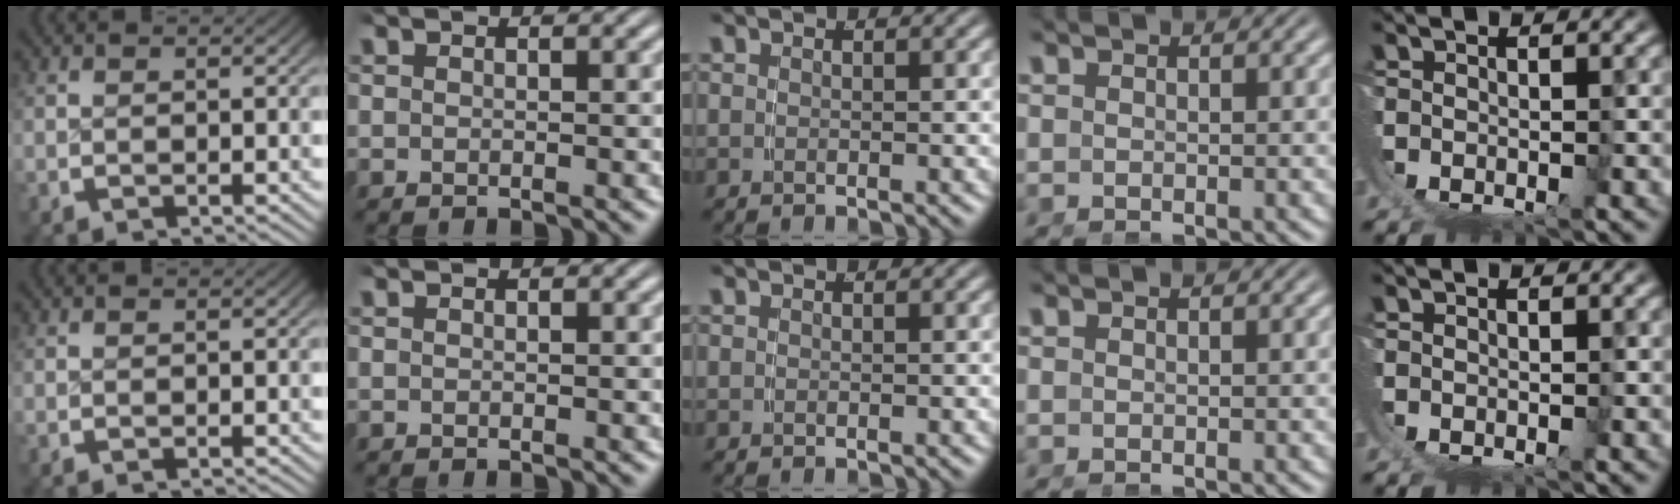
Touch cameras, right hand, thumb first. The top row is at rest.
{}